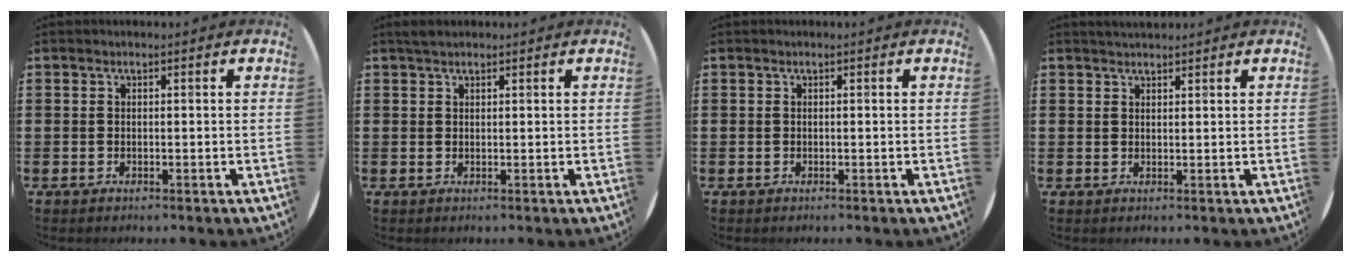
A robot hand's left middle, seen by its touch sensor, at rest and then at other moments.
{"total": 1.3, "force": [1.2, 0.5, 0.4], "torque": [-0.002, 0.001, 0.021]}
{"total": 0.0}
{"total": 1.4, "force": [1.4, 0.2, 0.1], "torque": [-0.003, 0.003, 0.026]}